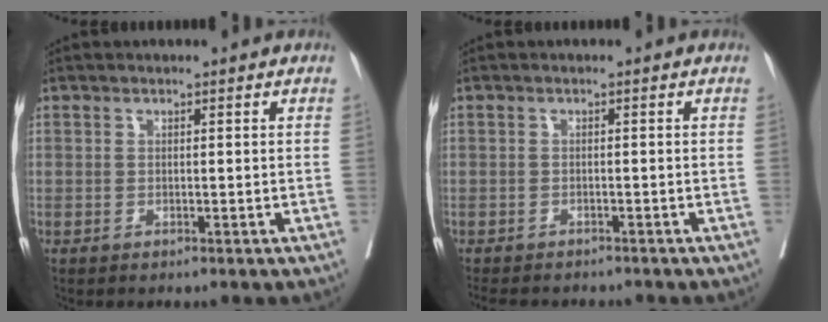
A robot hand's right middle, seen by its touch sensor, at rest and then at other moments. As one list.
[{"total": 7.9, "force": [-7.0, 2.5, 2.7], "torque": [-0.041, -0.006, -0.096]}]